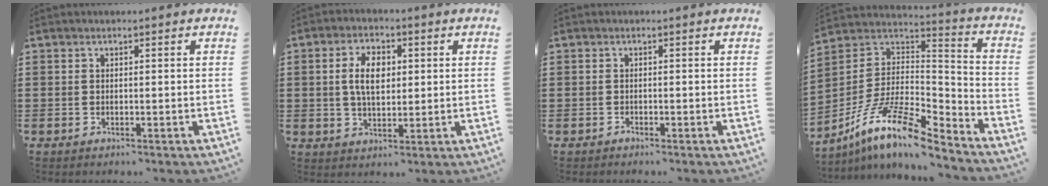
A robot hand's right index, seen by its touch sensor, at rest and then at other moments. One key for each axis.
{"total": 6.0, "fx": 0.8, "fy": 3.3, "fz": 4.9, "tx": -0.102, "ty": 0.008, "tz": 0.007}
{"total": 0.6, "fx": -0.6, "fy": 0.2, "fz": 0.0, "tx": 0.000, "ty": 0.003, "tz": -0.014}
{"total": 13.0, "fx": -9.1, "fy": 3.6, "fz": 8.5, "tx": -0.171, "ty": 0.015, "tz": -0.176}